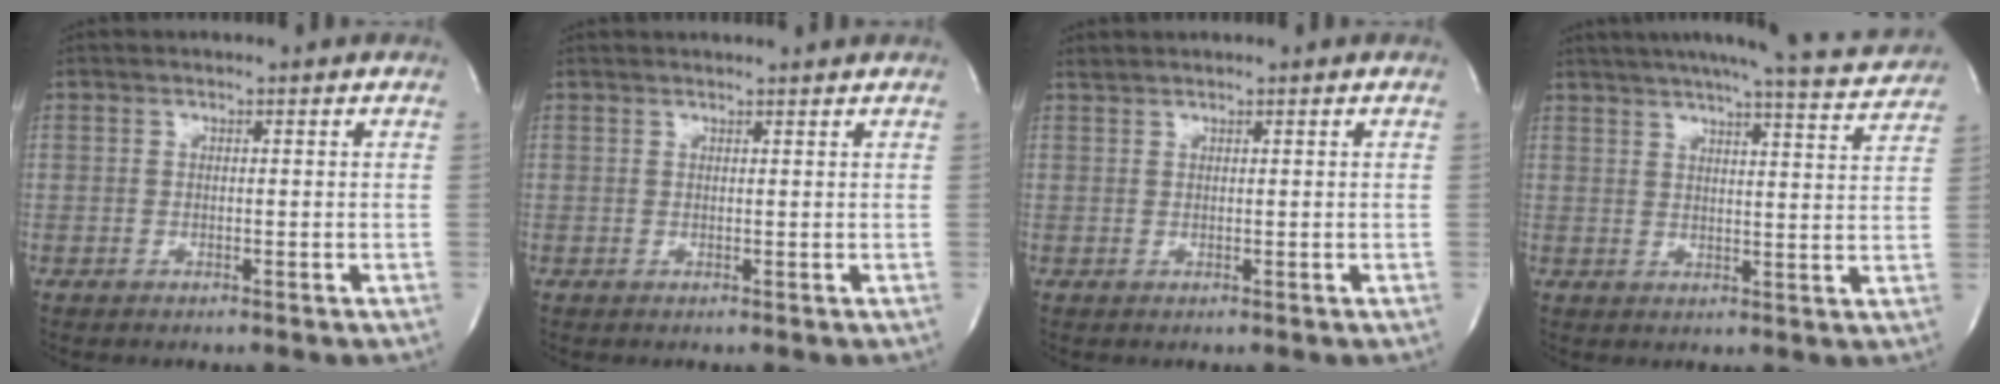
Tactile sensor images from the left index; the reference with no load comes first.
{"total": 3.8, "force": [3.6, -0.2, 0.9], "torque": [-0.009, 0.016, 0.037]}
{"total": 0.7, "force": [0.7, 0.0, 0.0], "torque": [-0.005, 0.010, 0.019]}
{"total": 18.0, "force": [16.6, 1.2, 6.8], "torque": [-0.102, -0.020, 0.199]}